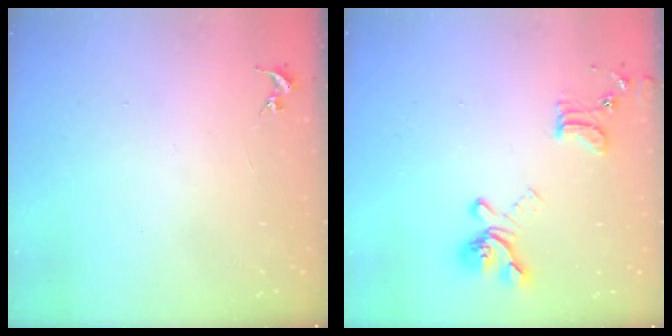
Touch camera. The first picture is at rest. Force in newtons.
{"total": 16.5, "press": 16.4, "slide": 1.7}